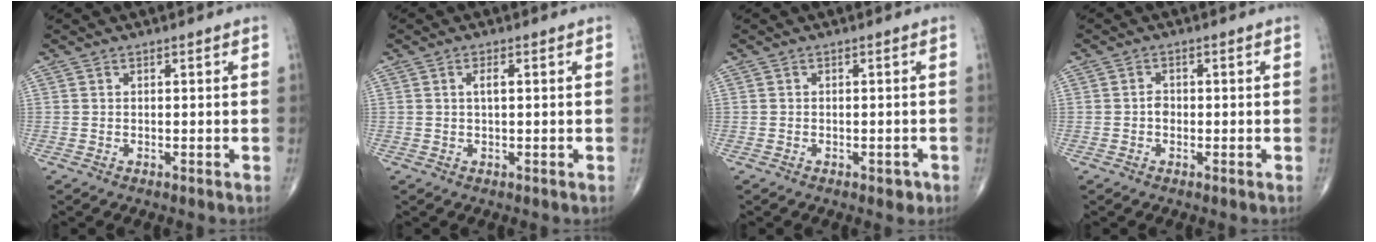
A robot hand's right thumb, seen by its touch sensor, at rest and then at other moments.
{"total": 1.7, "force": [0.3, 0.5, 1.6], "torque": [-0.031, 0.003, 0.005]}
{"total": 1.7, "force": [-0.9, 1.0, 1.0], "torque": [-0.005, 0.003, -0.011]}
{"total": 1.5, "force": [-0.4, 1.2, 0.9], "torque": [-0.007, 0.005, -0.009]}